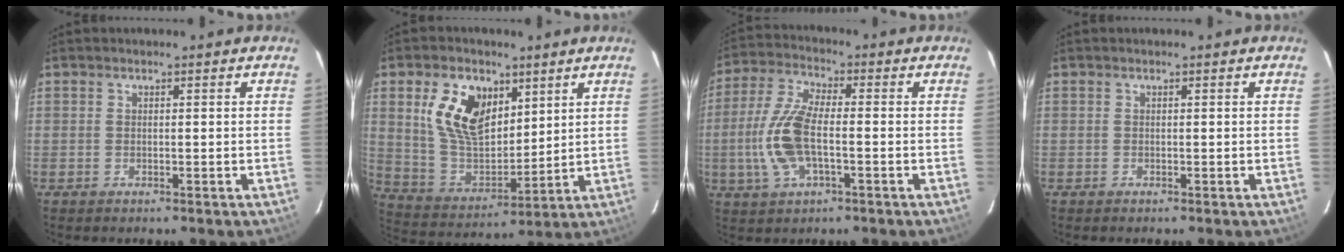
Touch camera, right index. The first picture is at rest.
{"total": 14.3, "force": [5.9, 8.7, 9.7], "torque": [-0.191, 0.013, 0.124]}
{"total": 11.4, "force": [-2.2, 4.6, 10.2], "torque": [-0.227, 0.005, -0.046]}
{"total": 0.0}